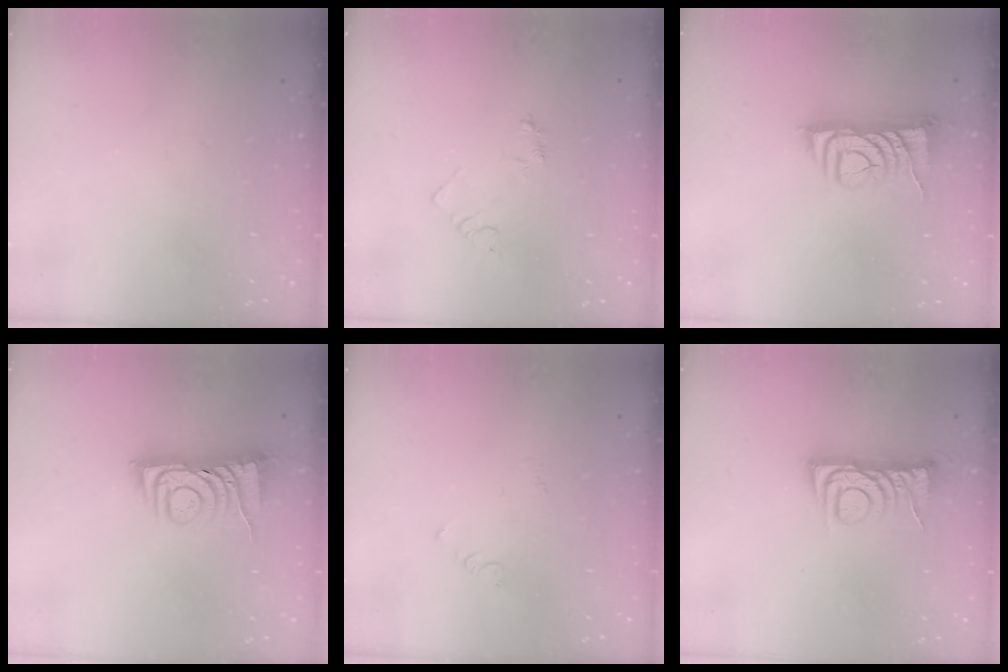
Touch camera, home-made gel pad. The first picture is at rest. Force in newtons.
{"total": 3.9, "press": 3.8, "slide": 0.4}
{"total": 8.2, "press": 8.1, "slide": 1.2}
{"total": 7.3, "press": 7.2, "slide": 0.8}
{"total": 1.9, "press": 1.9, "slide": 0.4}
{"total": 6.8, "press": 6.8, "slide": 0.6}